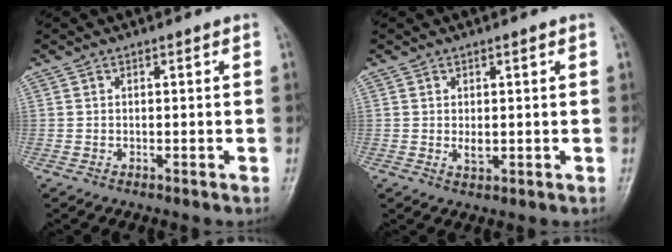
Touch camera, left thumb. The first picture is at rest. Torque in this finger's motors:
{"motor_torque": [0.29, 0.36, 0.34, 0.14, 0.00]}